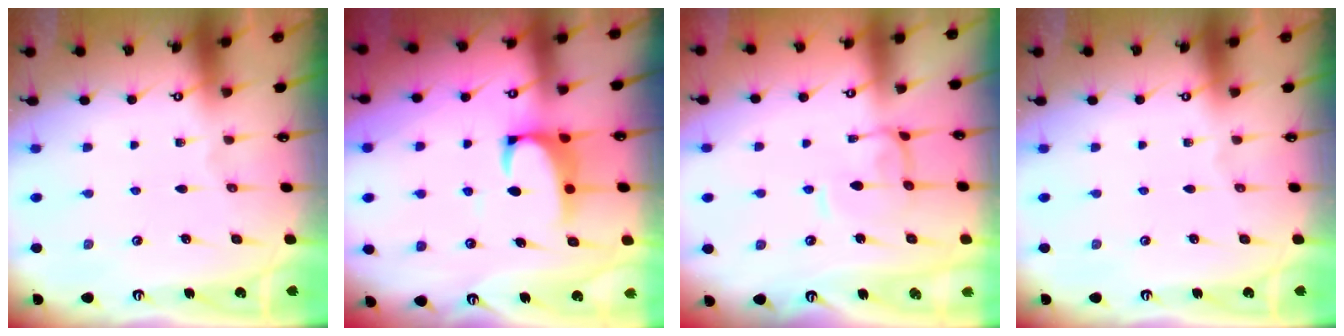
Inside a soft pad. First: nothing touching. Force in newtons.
{"total": 2.2, "press": 2.0, "slide": 0.9}
{"total": 2.2, "press": 2.1, "slide": 0.6}
{"total": 0.0}